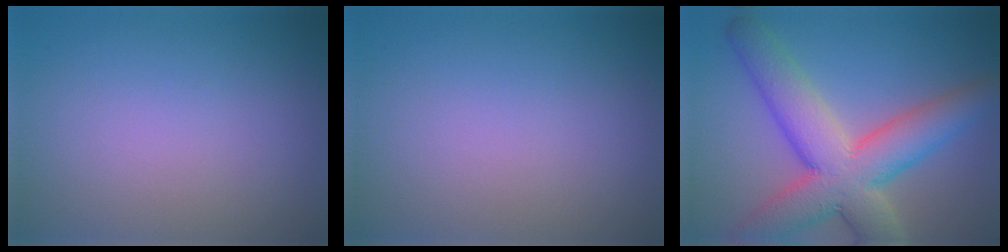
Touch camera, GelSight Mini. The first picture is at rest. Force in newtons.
{"total": 0.0}
{"total": 9.8, "press": 9.8, "slide": 0.7}